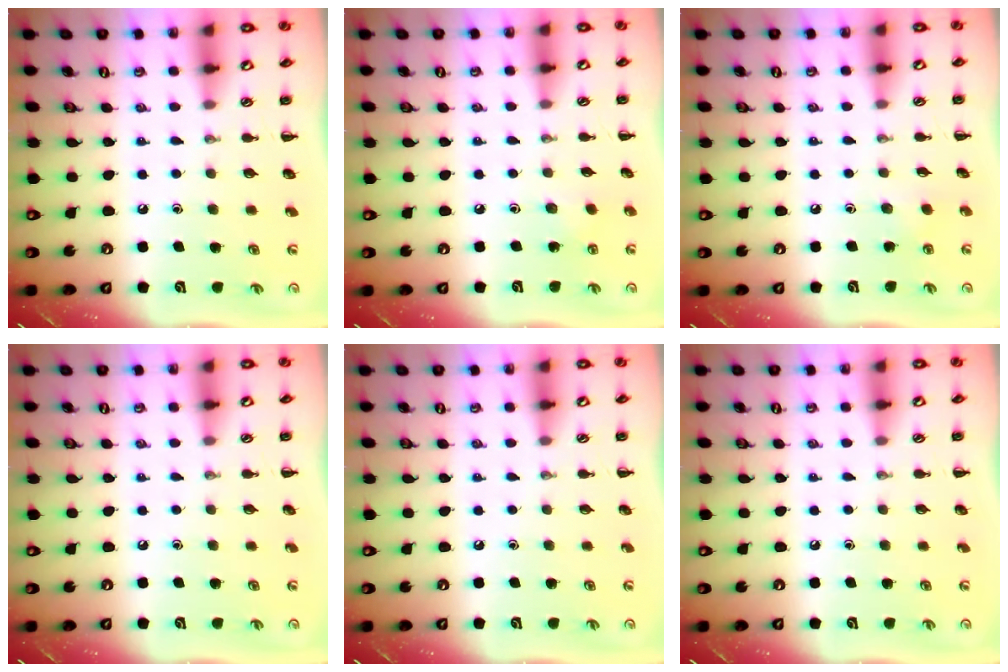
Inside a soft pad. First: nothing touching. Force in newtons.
{"total": 2.4, "press": 2.3, "slide": 0.8}
{"total": 2.4, "press": 2.3, "slide": 0.8}
{"total": 0.0}
{"total": 0.0}
{"total": 0.0}